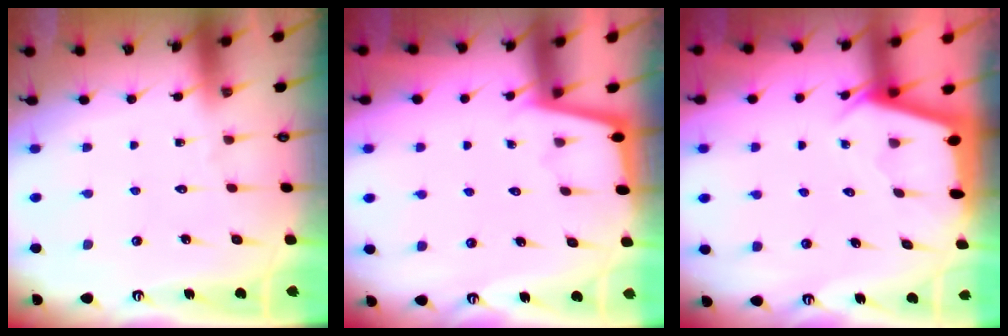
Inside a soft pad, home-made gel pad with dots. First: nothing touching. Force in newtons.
{"total": 1.7, "press": 1.7, "slide": 0.2}
{"total": 2.4, "press": 2.4, "slide": 0.2}